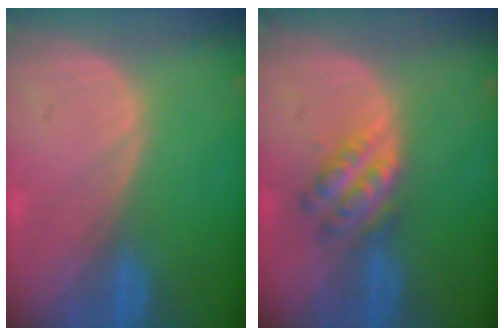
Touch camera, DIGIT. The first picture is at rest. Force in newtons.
{"total": 5.4, "press": 4.9, "slide": 2.2}